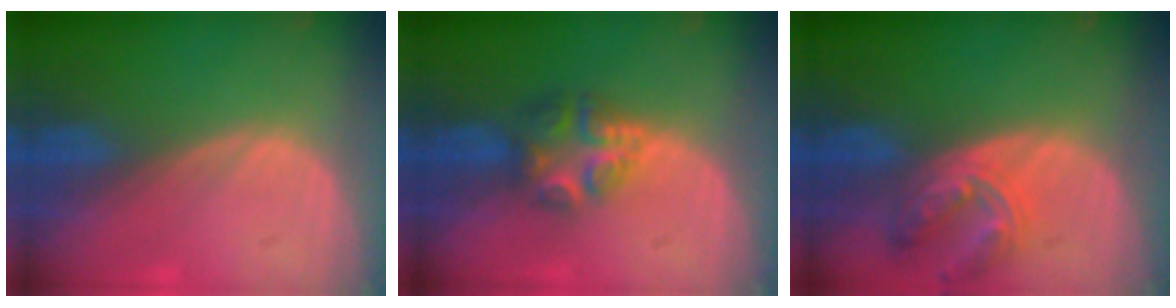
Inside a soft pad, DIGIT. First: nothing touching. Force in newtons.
{"total": 6.2, "press": 5.4, "slide": 2.9}
{"total": 7.6, "press": 6.6, "slide": 3.6}